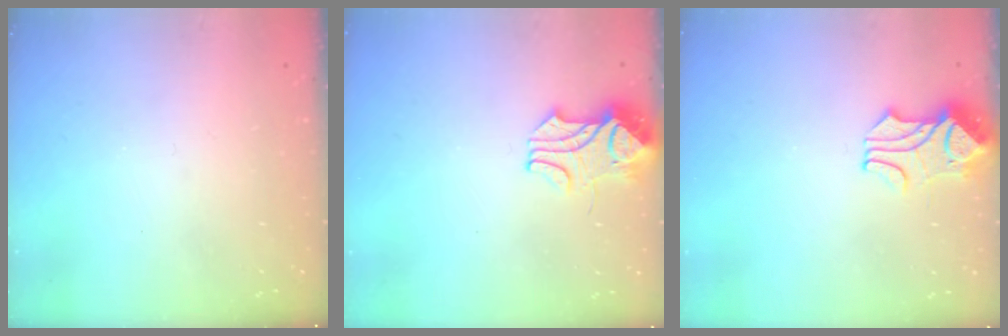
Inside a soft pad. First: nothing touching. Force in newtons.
{"total": 2.4, "press": 2.2, "slide": 1.0}
{"total": 1.7, "press": 1.3, "slide": 1.0}